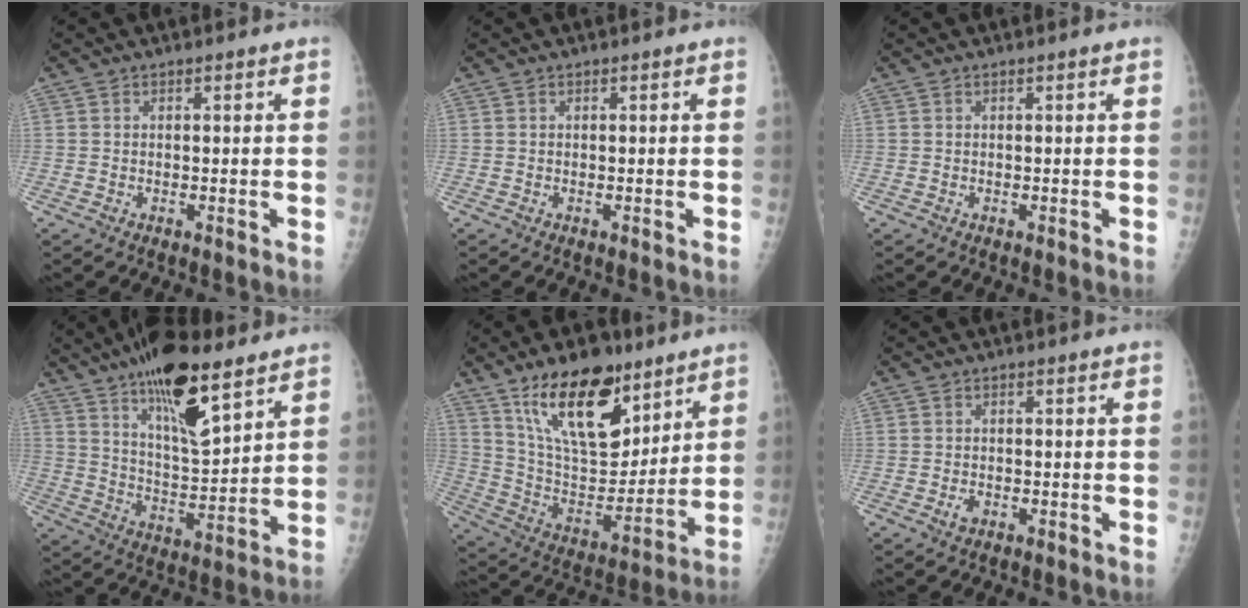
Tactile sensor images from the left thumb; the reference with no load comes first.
{"total": 0.0}
{"total": 0.0}
{"total": 17.2, "force": [11.0, 5.6, 11.9], "torque": [-0.177, -0.063, 0.194]}
{"total": 21.4, "force": [13.1, 10.1, 13.5], "torque": [-0.180, -0.068, 0.239]}
{"total": 1.5, "force": [-0.6, 1.0, 0.9], "torque": [-0.013, 0.001, -0.010]}